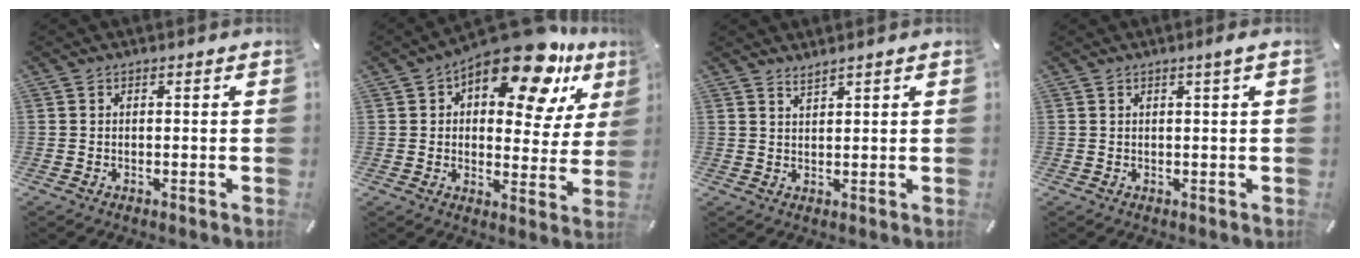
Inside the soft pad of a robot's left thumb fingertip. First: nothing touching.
{"total": 18.2, "force": [12.0, 7.6, 11.5], "torque": [-0.165, -0.077, 0.197]}
{"total": 1.8, "force": [1.7, 0.0, 0.6], "torque": [-0.014, -0.005, 0.033]}
{"total": 2.2, "force": [0.8, 0.1, 2.0], "torque": [-0.038, 0.000, 0.012]}